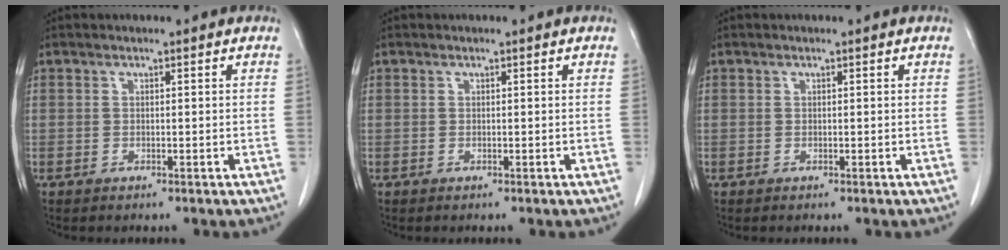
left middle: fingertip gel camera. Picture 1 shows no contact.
{"total": 0.0}
{"total": 0.0}